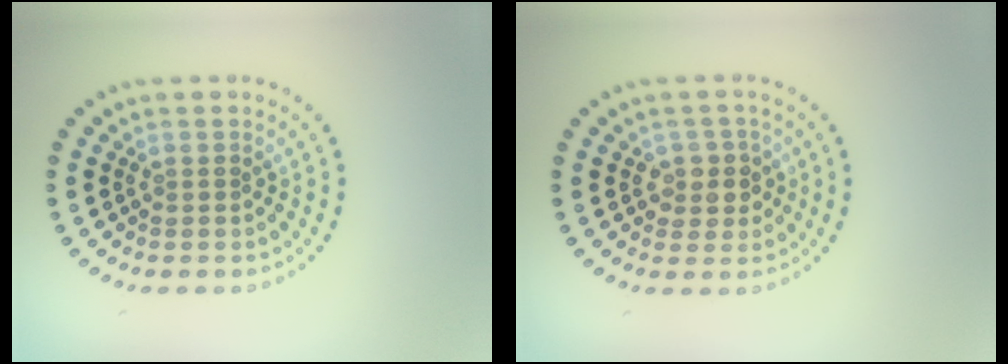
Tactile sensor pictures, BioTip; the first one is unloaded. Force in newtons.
{"total": 2.2, "press": 2.1, "slide": 0.6}